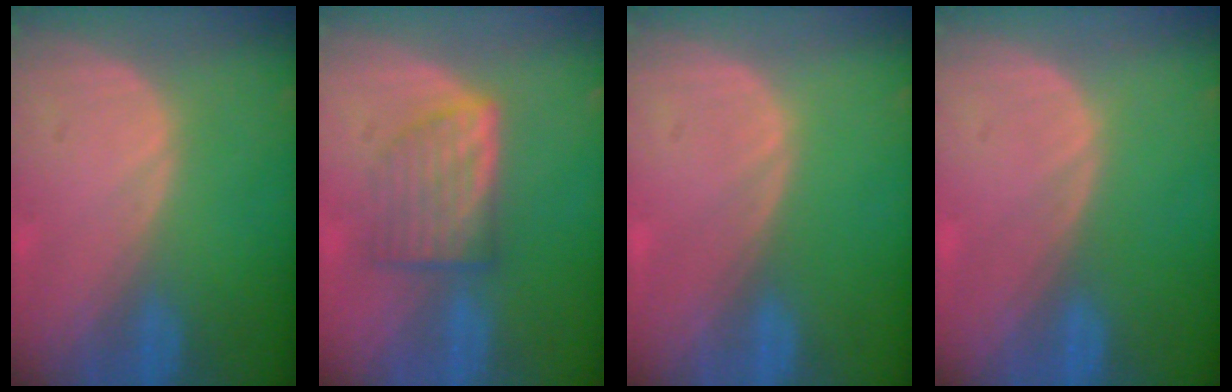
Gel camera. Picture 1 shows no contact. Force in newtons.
{"total": 6.2, "press": 5.9, "slide": 1.9}
{"total": 0.0}
{"total": 0.0}